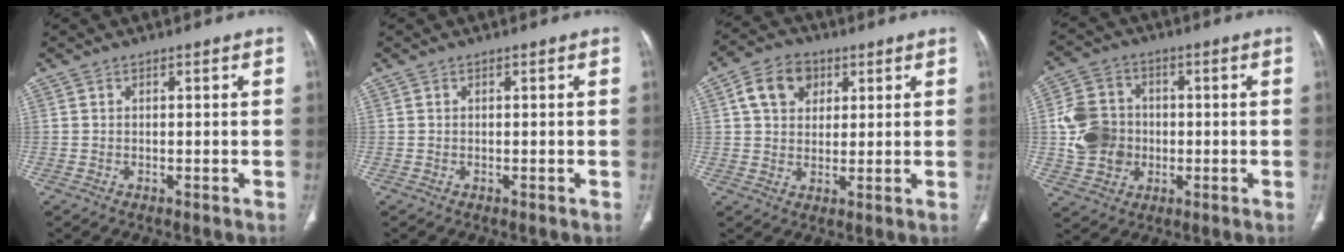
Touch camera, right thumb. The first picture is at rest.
{"total": 0.0}
{"total": 8.6, "force": [3.1, 6.6, 4.6], "torque": [-0.057, -0.001, 0.049]}
{"total": 11.3, "force": [-0.6, 9.8, 5.5], "torque": [-0.087, 0.014, -0.010]}